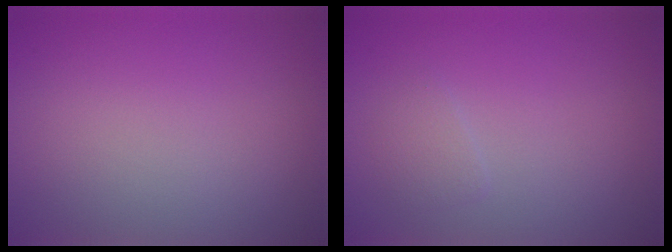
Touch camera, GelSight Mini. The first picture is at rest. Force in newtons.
{"total": 1.0, "press": 1.0, "slide": 0.0}